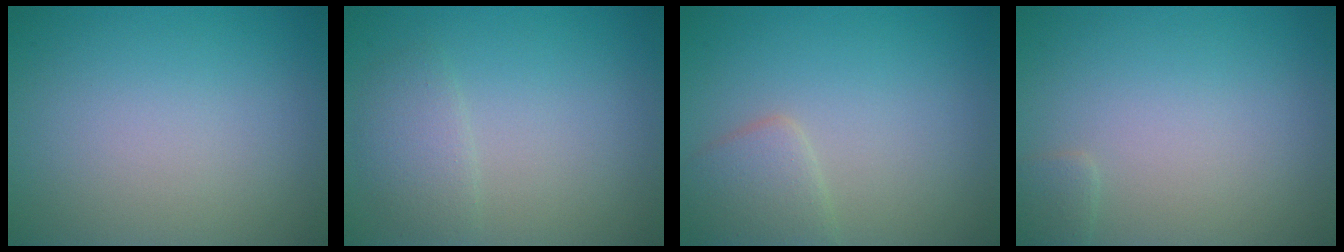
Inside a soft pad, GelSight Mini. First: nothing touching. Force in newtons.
{"total": 1.9, "press": 1.9, "slide": 0.1}
{"total": 2.5, "press": 2.5, "slide": 0.3}
{"total": 0.8, "press": 0.8, "slide": 0.0}